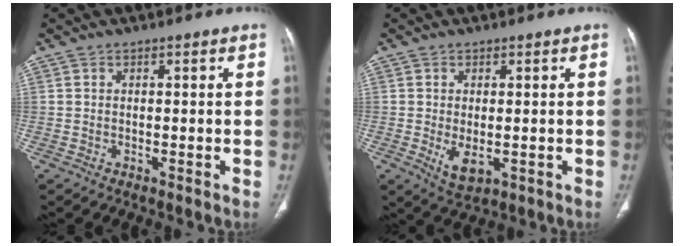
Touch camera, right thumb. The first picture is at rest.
{"total": 4.4, "force": [-0.8, 2.3, 3.7], "torque": [-0.063, -0.013, -0.002]}